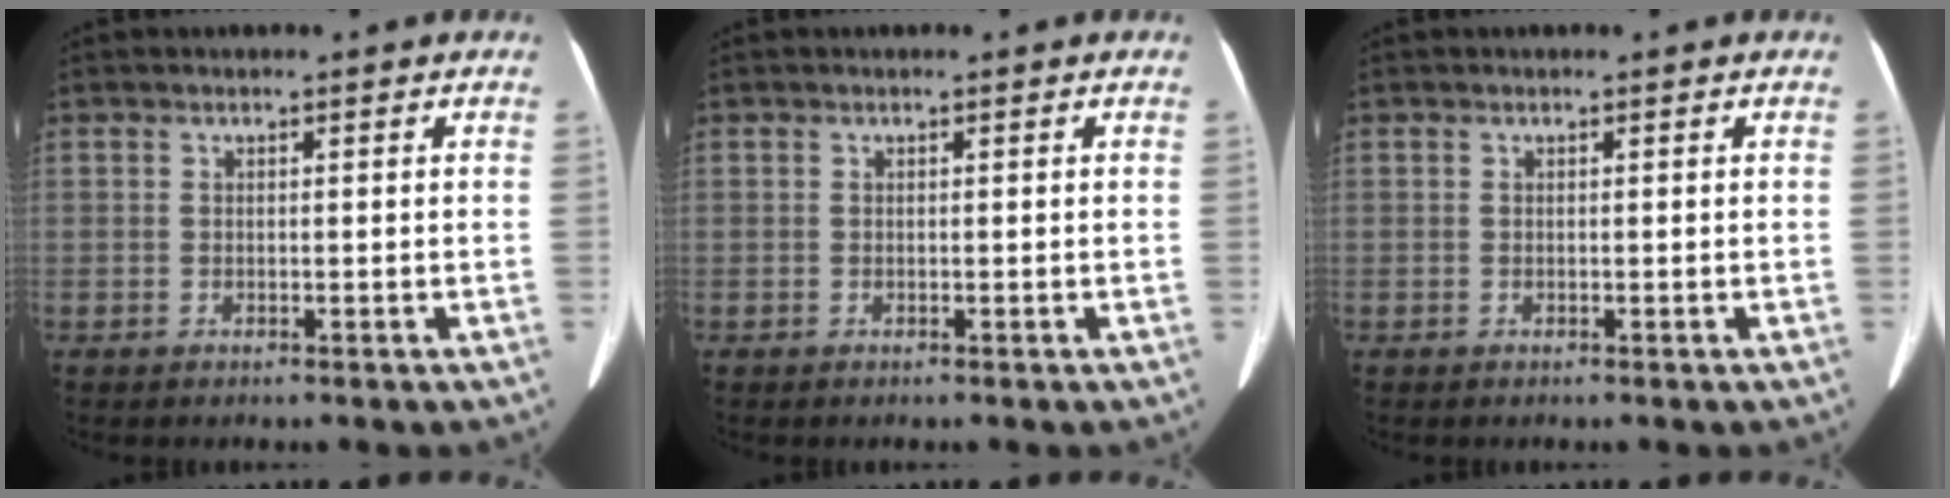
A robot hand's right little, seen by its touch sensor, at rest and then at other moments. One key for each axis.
{"total": 0.0}
{"total": 0.0}